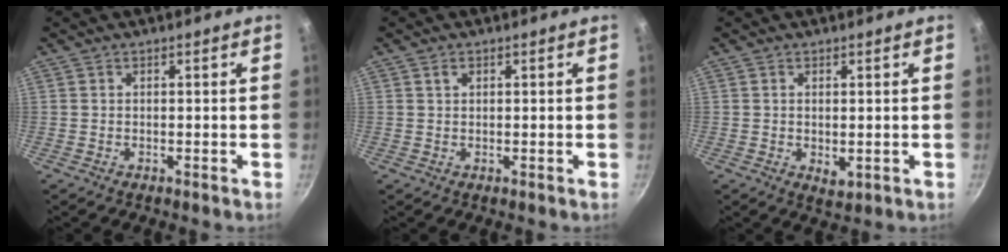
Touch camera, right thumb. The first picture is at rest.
{"total": 1.1, "force": [0.5, 0.8, 0.6], "torque": [-0.008, 0.001, 0.009]}
{"total": 2.6, "force": [0.0, 1.4, 2.3], "torque": [-0.035, -0.010, 0.003]}